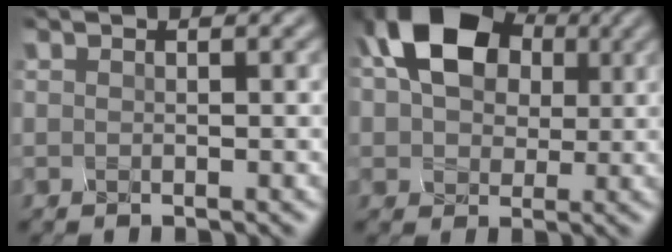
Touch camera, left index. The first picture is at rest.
{"total": 7.7, "force": [2.7, 5.6, 4.6], "torque": [-0.104, 0.018, 0.064]}